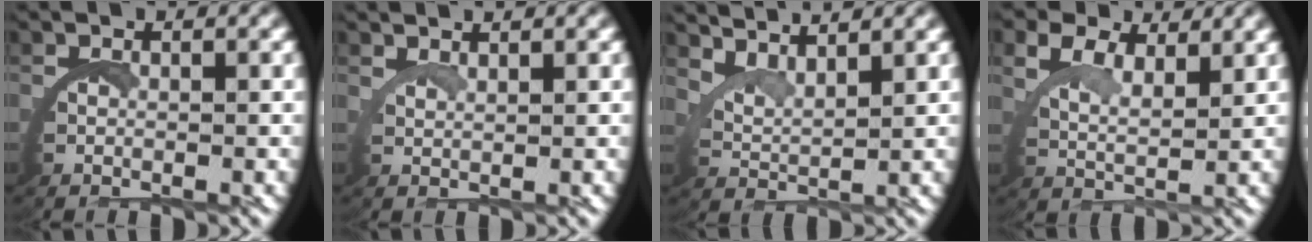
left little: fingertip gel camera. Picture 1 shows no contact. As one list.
[{"total": 2.4, "force": [2.1, -1.1, 0.0], "torque": [-0.005, 0.002, 0.039]}, {"total": 4.2, "force": [3.8, 0.8, 1.5], "torque": [-0.049, -0.002, 0.065]}, {"total": 3.6, "force": [2.9, 0.6, 2.0], "torque": [-0.054, -0.010, 0.054]}]